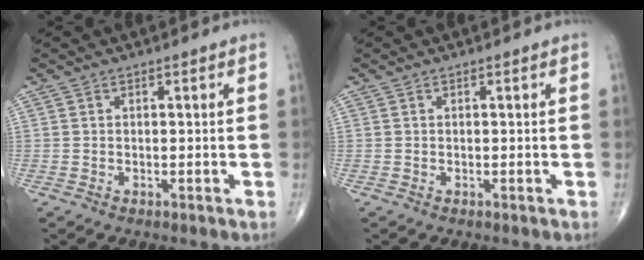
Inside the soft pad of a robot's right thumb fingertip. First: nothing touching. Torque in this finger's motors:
{"motor_torque": [0.00, 0.00, 0.10, 0.10, 0.00]}